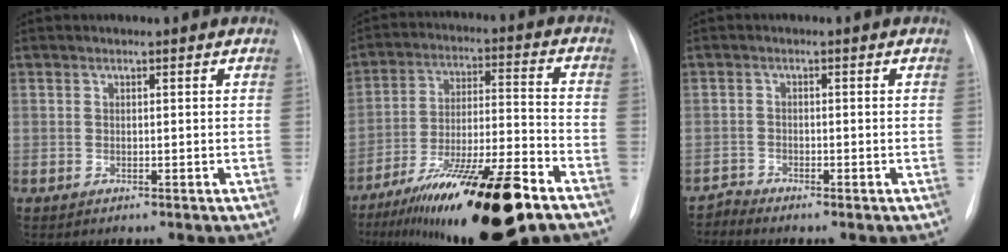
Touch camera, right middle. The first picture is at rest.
{"total": 20.9, "force": [-13.7, 2.3, 15.6], "torque": [-0.223, -0.016, -0.225]}
{"total": 1.6, "force": [-1.3, -0.4, -0.8], "torque": [0.025, -0.013, -0.025]}